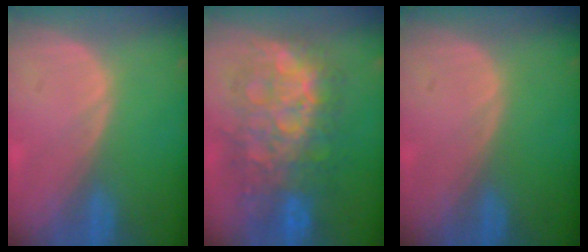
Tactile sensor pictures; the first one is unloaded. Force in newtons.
{"total": 12.3, "press": 12.3, "slide": 1.3}
{"total": 0.0}